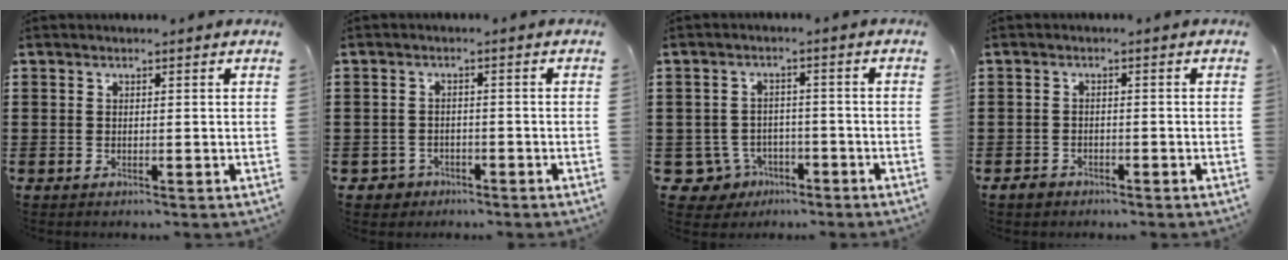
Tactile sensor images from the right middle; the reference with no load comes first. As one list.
[{"total": 2.1, "force": [-1.7, 1.2, 0.0], "torque": [-0.006, 0.002, -0.038]}, {"total": 4.7, "force": [-3.1, 3.2, 1.2], "torque": [-0.051, 0.005, -0.066]}, {"total": 1.8, "force": [-1.5, 1.0, 0.4], "torque": [-0.011, 0.003, -0.032]}]